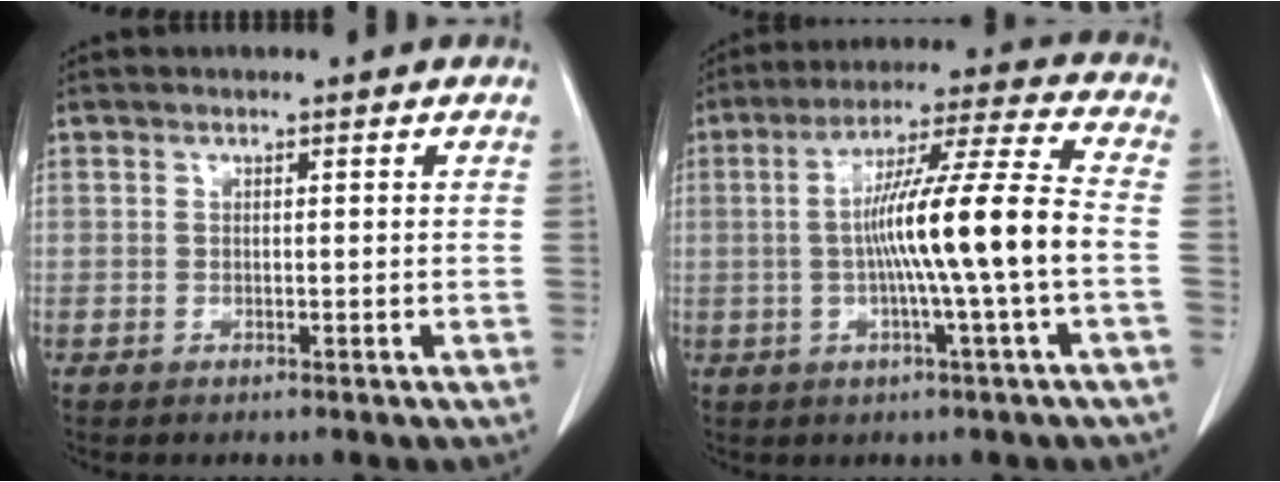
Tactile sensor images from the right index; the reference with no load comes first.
{"total": 13.4, "force": [-1.5, -1.4, 13.2], "torque": [-0.226, 0.009, -0.031]}